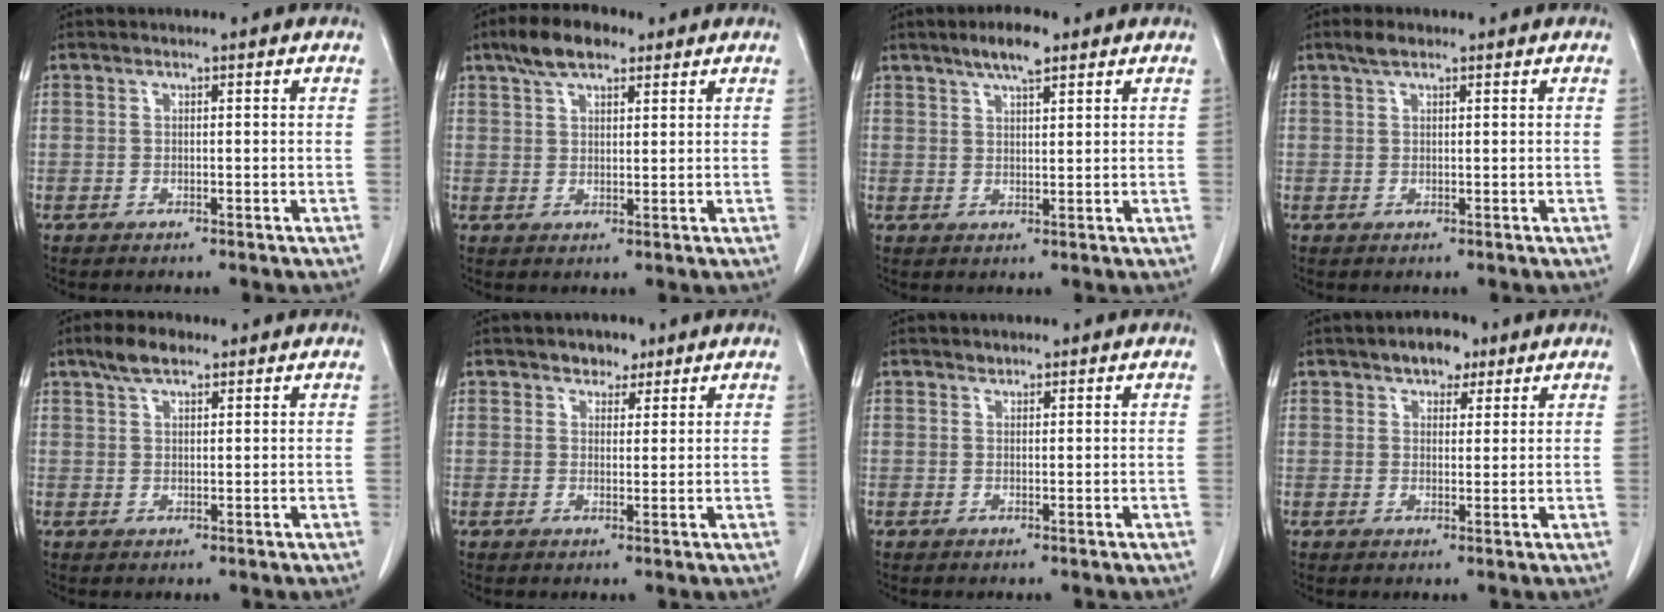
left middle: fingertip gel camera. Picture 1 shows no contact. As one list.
[{"total": 6.2, "force": [4.2, 2.5, 3.9], "torque": [-0.076, 0.017, 0.073]}, {"total": 4.8, "force": [3.4, 0.9, 3.3], "torque": [-0.062, 0.005, 0.056]}, {"total": 1.8, "force": [1.3, 0.6, 1.1], "torque": [-0.027, 0.008, 0.025]}, {"total": 4.0, "force": [2.8, 1.5, 2.4], "torque": [-0.053, 0.010, 0.052]}, {"total": 2.7, "force": [1.9, 1.7, 0.9], "torque": [-0.012, 0.002, 0.027]}, {"total": 0.7, "force": [0.6, 0.3, 0.0], "torque": [-0.001, -0.004, 0.007]}, {"total": 4.3, "force": [2.8, 2.4, 2.2], "torque": [-0.030, 0.010, 0.042]}]